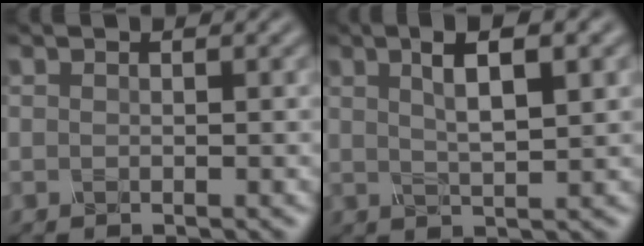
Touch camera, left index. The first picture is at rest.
{"total": 5.0, "force": [1.7, 1.2, 4.6], "torque": [-0.081, 0.005, 0.035]}